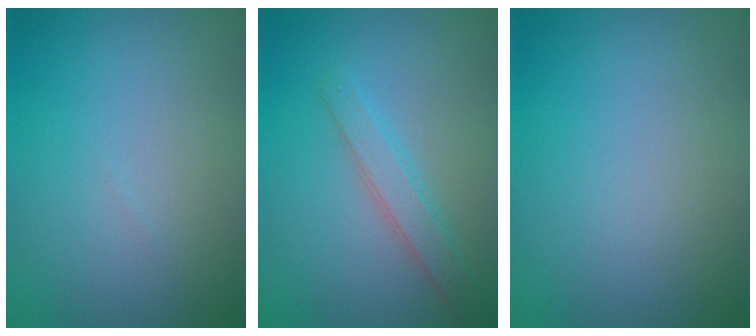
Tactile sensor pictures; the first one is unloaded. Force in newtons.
{"total": 2.5, "press": 2.5, "slide": 0.1}
{"total": 0.0}